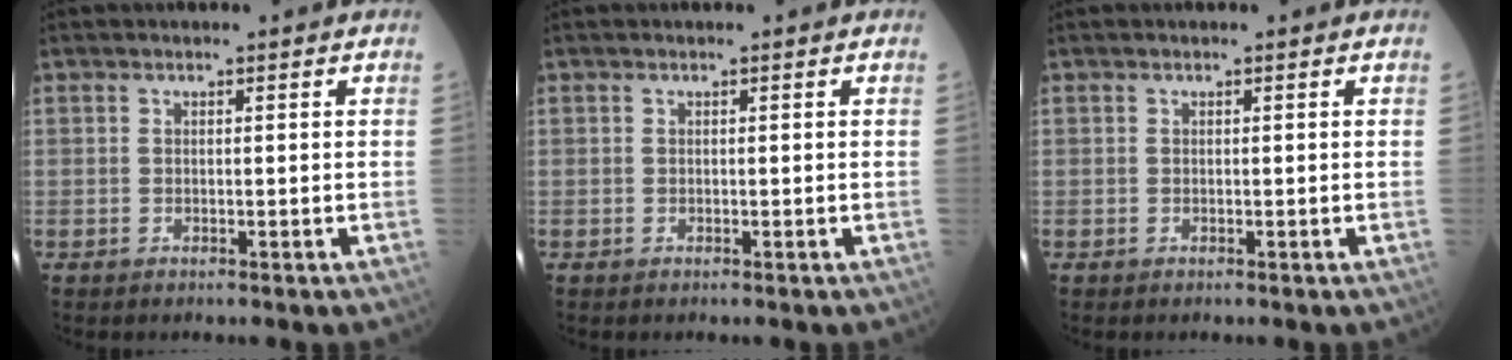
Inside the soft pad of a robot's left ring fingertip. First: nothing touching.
{"total": 0.0}
{"total": 0.0}